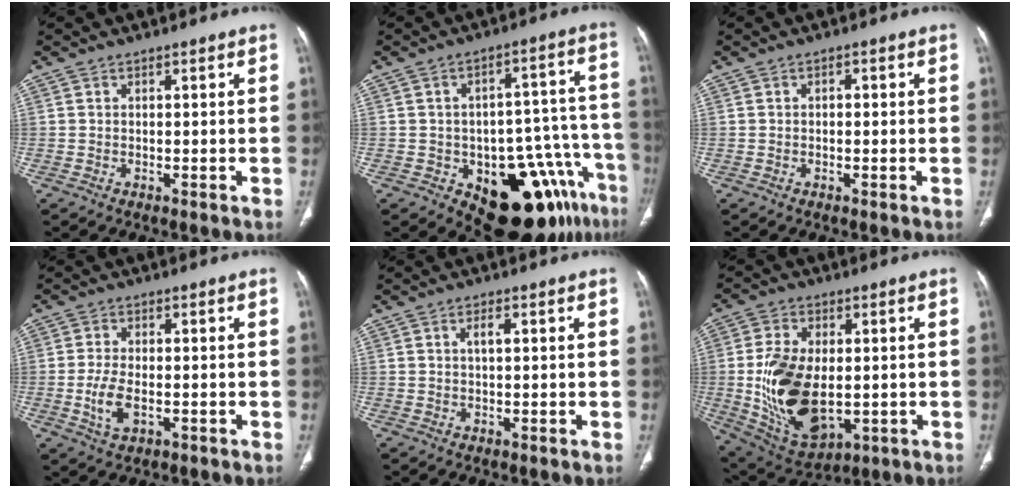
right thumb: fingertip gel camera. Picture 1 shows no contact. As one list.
[{"total": 18.2, "force": [-10.0, 8.0, 12.9], "torque": [-0.085, 0.078, -0.125]}, {"total": 0.8, "force": [0.0, 0.5, 0.6], "torque": [-0.007, 0.004, -0.002]}, {"total": 5.7, "force": [-1.4, 3.0, 4.7], "torque": [-0.099, 0.001, -0.023]}, {"total": 1.7, "force": [0.4, 0.6, 1.5], "torque": [-0.027, 0.002, 0.006]}, {"total": 17.4, "force": [-1.3, 10.2, 14.1], "torque": [-0.252, -0.007, 0.001]}]